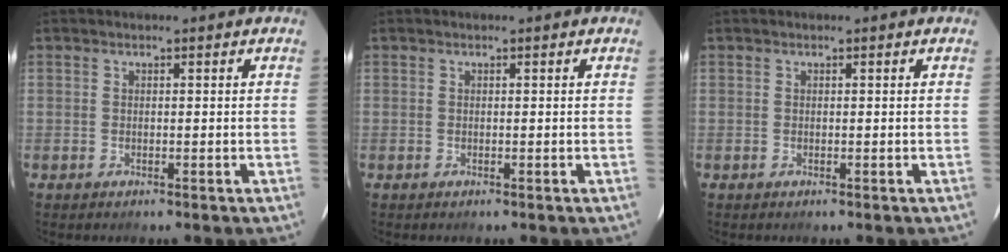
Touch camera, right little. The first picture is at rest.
{"total": 0.0}
{"total": 0.0}